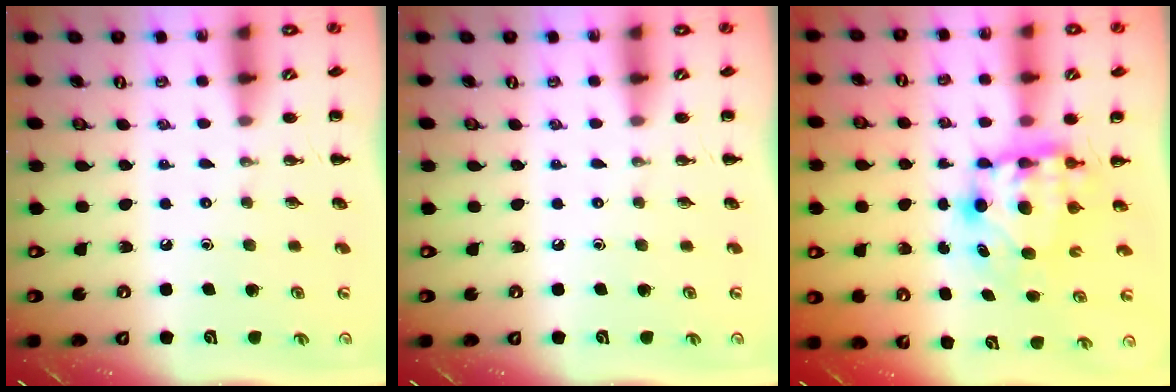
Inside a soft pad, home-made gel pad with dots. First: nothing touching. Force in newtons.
{"total": 0.0}
{"total": 7.7, "press": 7.5, "slide": 1.6}